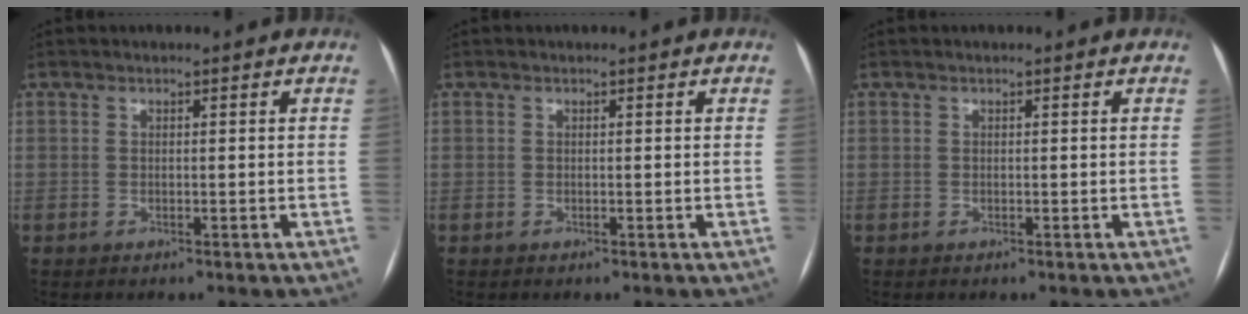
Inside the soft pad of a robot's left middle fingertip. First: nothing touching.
{"total": 0.0}
{"total": 0.0}